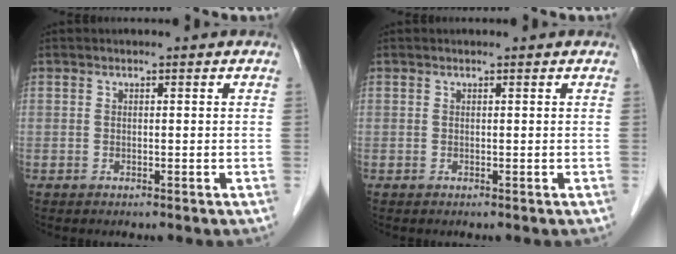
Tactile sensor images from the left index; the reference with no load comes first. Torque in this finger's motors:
{"motor_torque": [0.13, 0.04, -0.02, -0.01]}